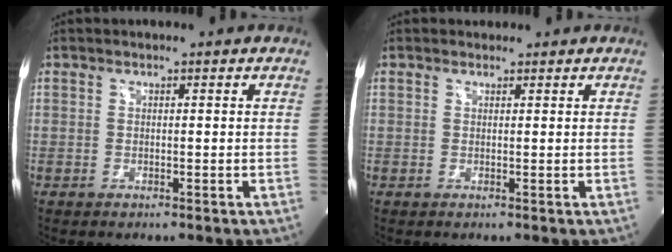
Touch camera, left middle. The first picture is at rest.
{"total": 0.8, "force": [0.7, 0.4, -0.1], "torque": [-0.004, 0.007, 0.009]}